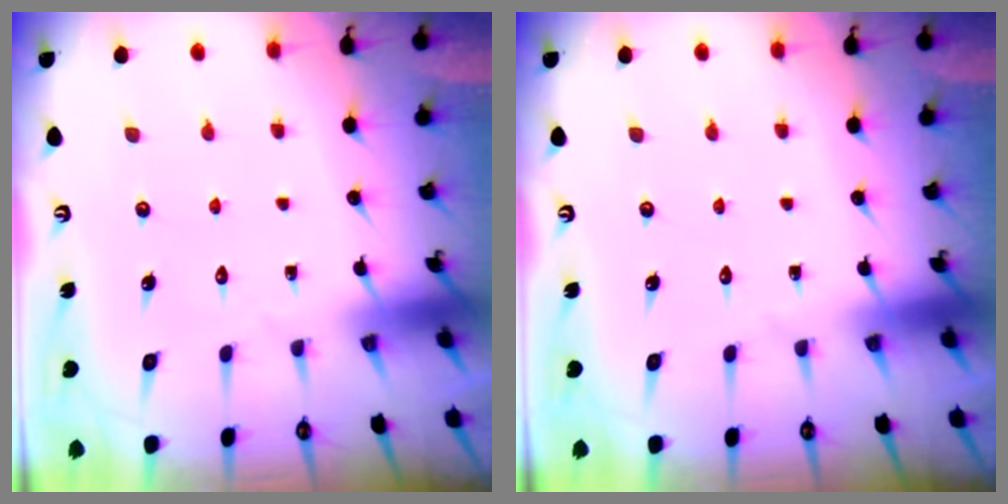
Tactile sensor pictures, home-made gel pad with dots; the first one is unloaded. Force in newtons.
{"total": 0.0}